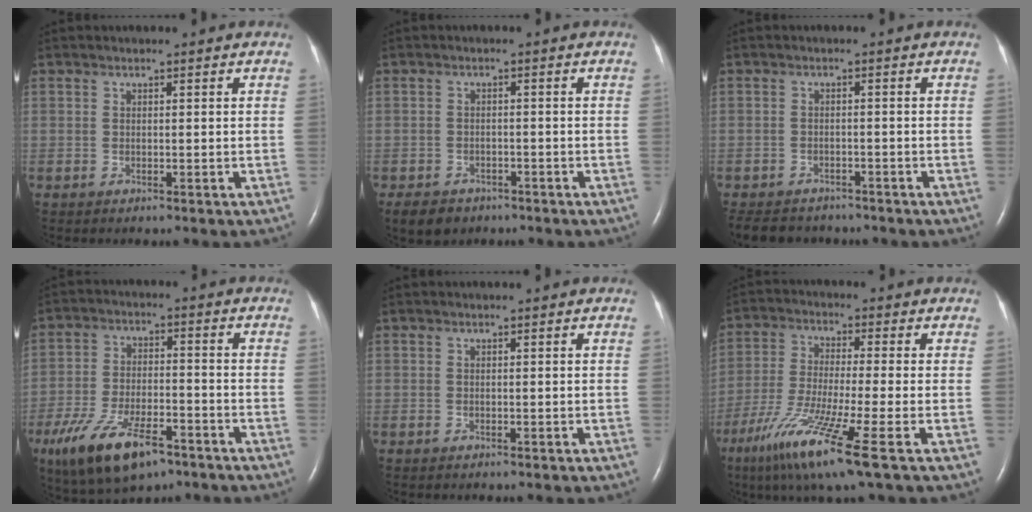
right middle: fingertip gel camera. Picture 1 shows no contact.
{"total": 5.0, "force": [-3.6, 3.2, 1.4], "torque": [-0.024, 0.000, -0.052]}
{"total": 8.1, "force": [-7.1, 3.4, 2.0], "torque": [-0.039, -0.006, -0.096]}
{"total": 13.7, "force": [-8.3, 5.1, 9.6], "torque": [-0.186, -0.012, -0.139]}
{"total": 0.0}
{"total": 12.7, "force": [-6.6, -0.6, 10.8], "torque": [-0.219, -0.041, -0.123]}